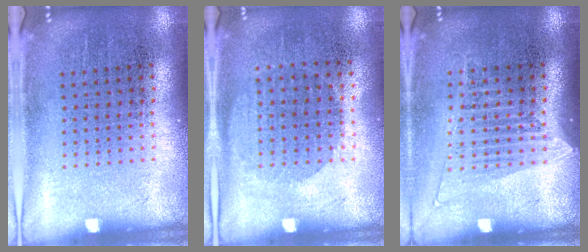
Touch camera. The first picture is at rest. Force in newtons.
{"total": 1.0, "press": 0.9, "slide": 0.5}
{"total": 1.4, "press": 1.3, "slide": 0.6}